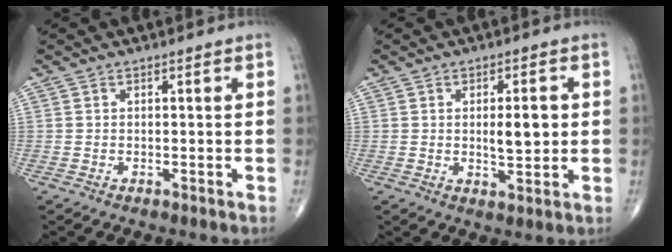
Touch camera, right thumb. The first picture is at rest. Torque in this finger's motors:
{"motor_torque": [0.59, 0.88, 0.38, 0.16, 0.02]}